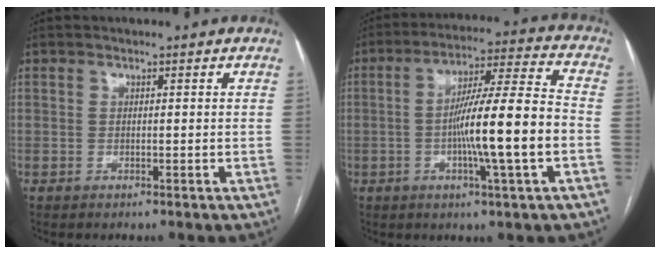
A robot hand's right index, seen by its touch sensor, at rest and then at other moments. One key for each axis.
{"total": 14.5, "fx": -2.9, "fy": -0.3, "fz": 14.2, "tx": -0.236, "ty": 0.003, "tz": -0.053}